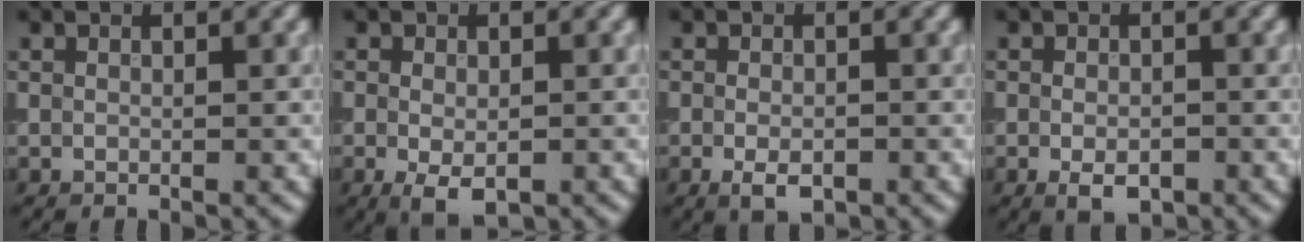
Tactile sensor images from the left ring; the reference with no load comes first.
{"total": 3.2, "force": [-1.0, 1.7, 2.5], "torque": [-0.044, -0.010, -0.015]}
{"total": 2.4, "force": [-0.9, 1.3, 1.8], "torque": [-0.033, -0.005, -0.015]}
{"total": 2.6, "force": [-1.0, 1.4, 1.9], "torque": [-0.032, -0.005, -0.016]}